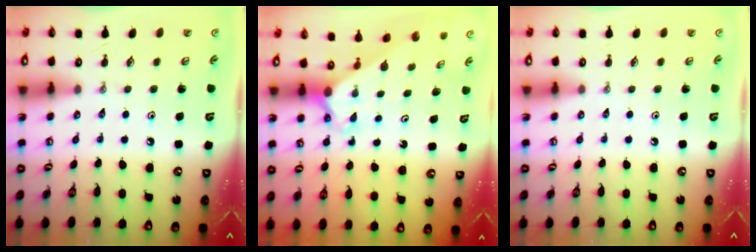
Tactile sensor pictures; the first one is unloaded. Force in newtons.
{"total": 2.0, "press": 2.0, "slide": 0.2}
{"total": 0.0}